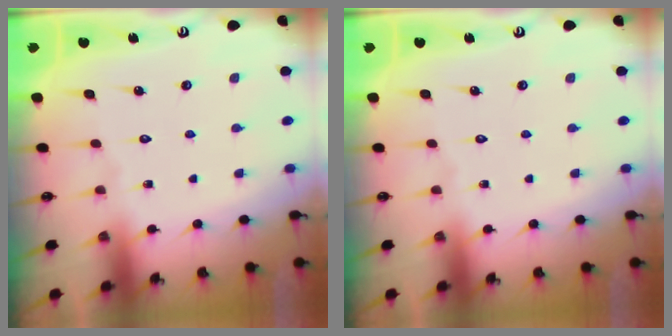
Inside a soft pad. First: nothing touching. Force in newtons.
{"total": 0.0}